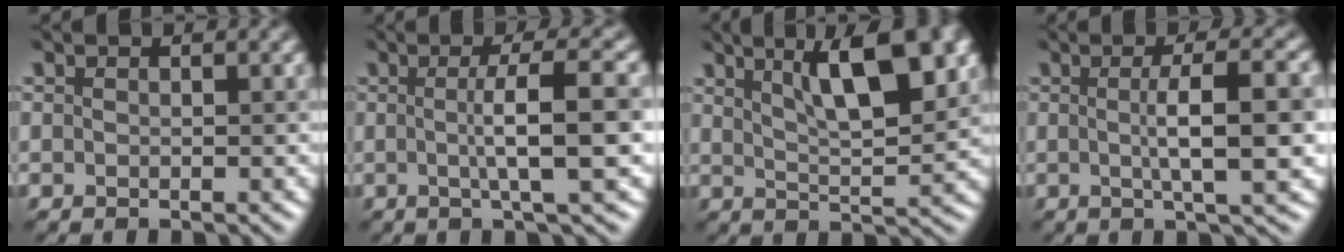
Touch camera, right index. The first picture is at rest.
{"total": 5.9, "force": [-0.2, 0.9, 5.8], "torque": [-0.086, 0.008, -0.003]}
{"total": 9.2, "force": [3.9, 2.9, 7.8], "torque": [-0.096, 0.018, 0.052]}
{"total": 6.7, "force": [-0.1, 1.4, 6.6], "torque": [-0.091, 0.009, -0.001]}